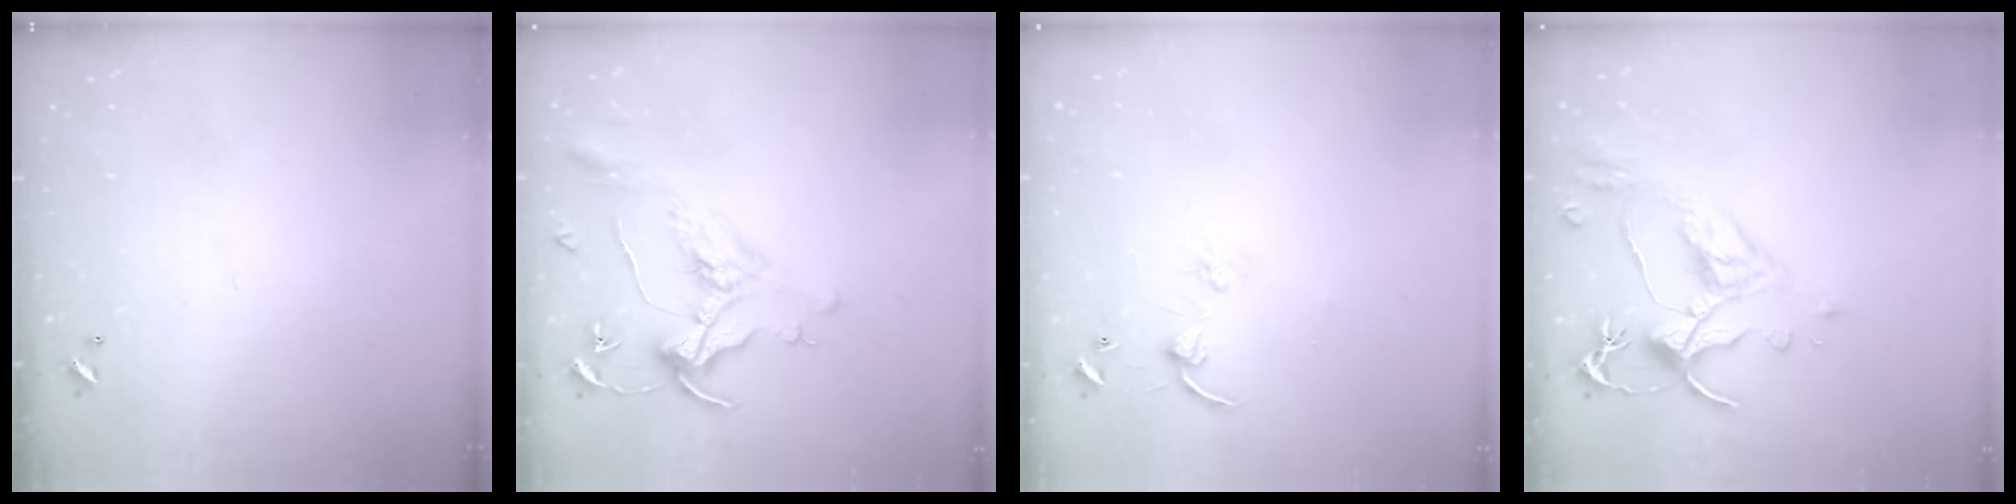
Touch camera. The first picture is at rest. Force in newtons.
{"total": 1.6, "press": 1.4, "slide": 0.7}
{"total": 4.6, "press": 4.6, "slide": 0.4}
{"total": 2.6, "press": 2.2, "slide": 1.3}